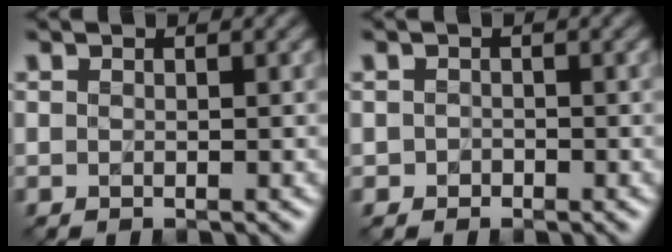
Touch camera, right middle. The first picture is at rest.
{"total": 0.7, "force": [-0.3, 0.6, 0.1], "torque": [0.003, -0.004, -0.007]}